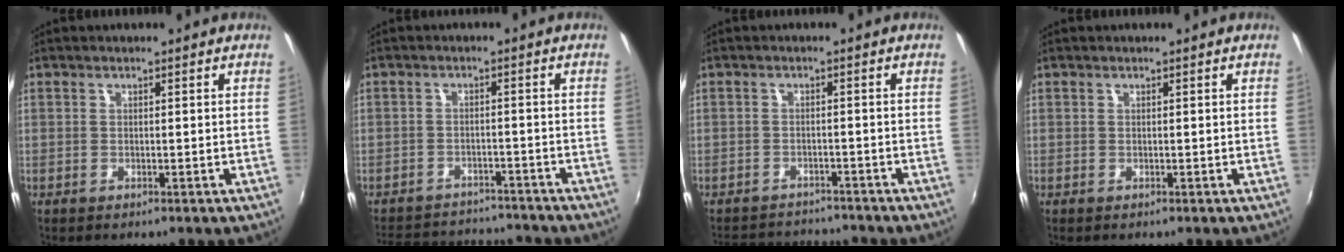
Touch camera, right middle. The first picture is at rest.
{"total": 12.1, "force": [-10.8, 4.6, 3.1], "torque": [-0.086, 0.030, -0.148]}
{"total": 7.9, "force": [-7.3, 2.6, 1.4], "torque": [-0.044, 0.023, -0.108]}
{"total": 0.0}